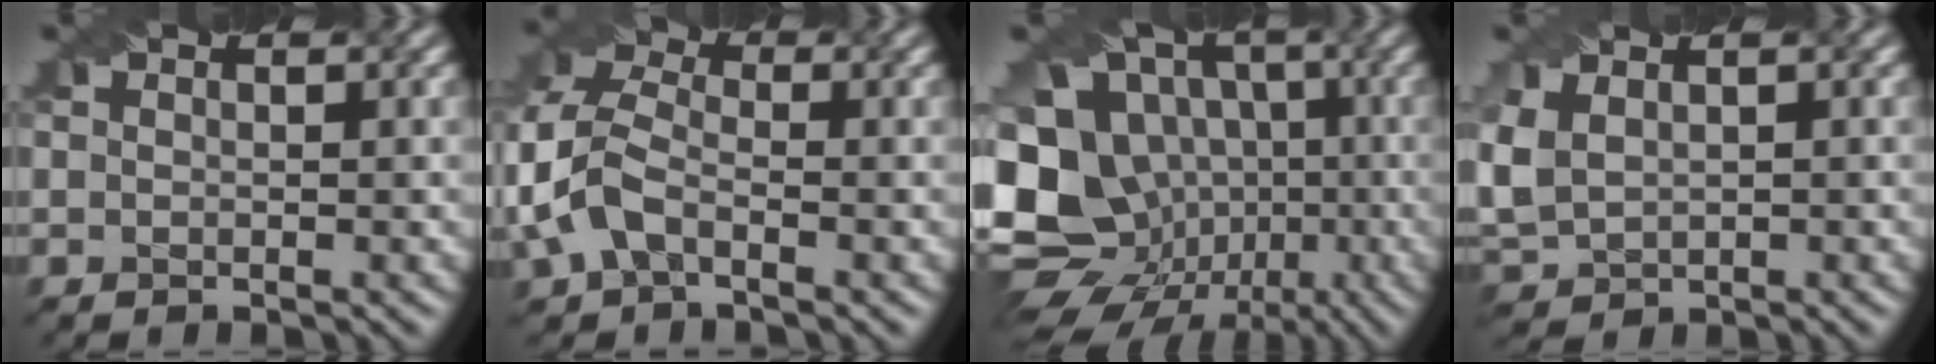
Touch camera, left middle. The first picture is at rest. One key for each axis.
{"total": 6.1, "fx": -1.3, "fy": 4.0, "fz": 4.4, "tx": -0.103, "ty": 0.017, "tz": -0.042}
{"total": 19.1, "fx": -4.0, "fy": 16.3, "fz": 9.1, "tx": -0.189, "ty": 0.005, "tz": -0.087}
{"total": 4.3, "fx": 1.2, "fy": 3.0, "fz": 2.9, "tx": -0.097, "ty": 0.004, "tz": 0.031}